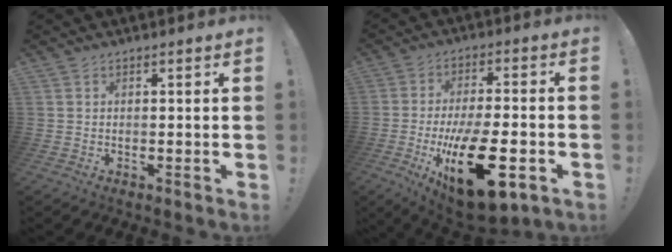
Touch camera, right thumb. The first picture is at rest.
{"total": 21.8, "force": [-7.3, 8.8, 18.6], "torque": [-0.302, 0.027, -0.103]}